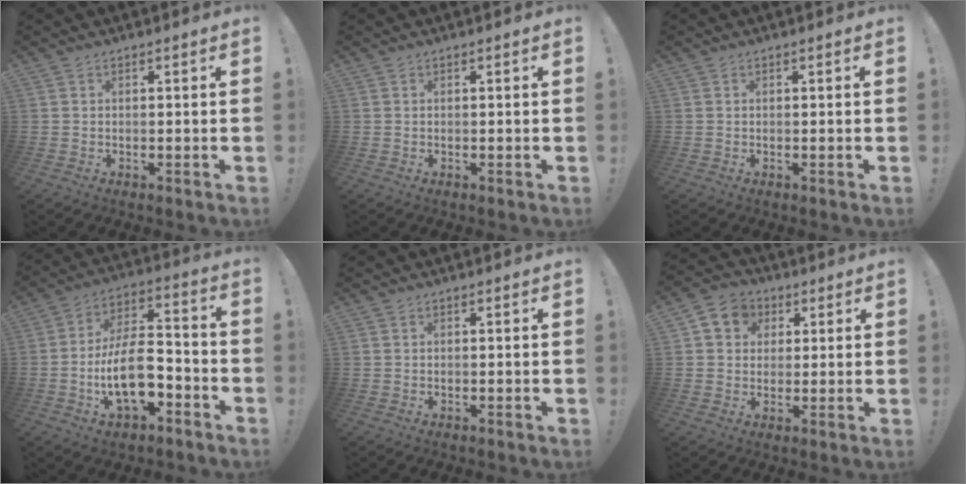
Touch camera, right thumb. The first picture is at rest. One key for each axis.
{"total": 0.0}
{"total": 0.0}
{"total": 15.4, "fx": -5.4, "fy": 7.9, "fz": 12.1, "tx": -0.219, "ty": 0.026, "tz": -0.092}
{"total": 0.0}
{"total": 7.8, "fx": 2.0, "fy": 7.1, "fz": 2.8, "tx": -0.038, "ty": -0.001, "tz": 0.042}